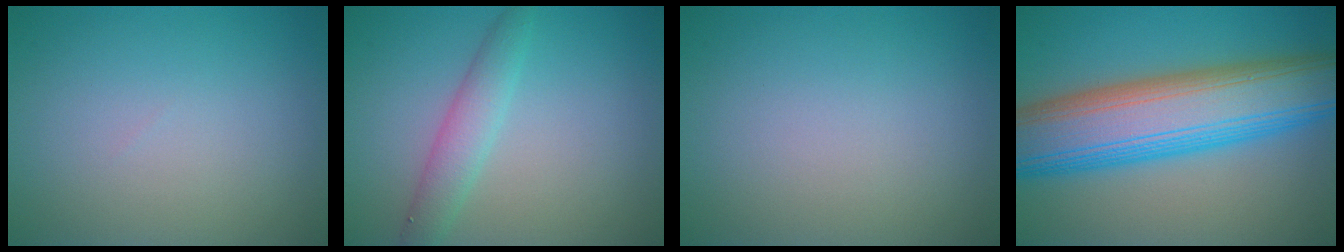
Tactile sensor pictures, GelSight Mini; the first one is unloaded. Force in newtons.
{"total": 2.8, "press": 2.8, "slide": 0.2}
{"total": 0.0}
{"total": 12.9, "press": 12.9, "slide": 0.1}